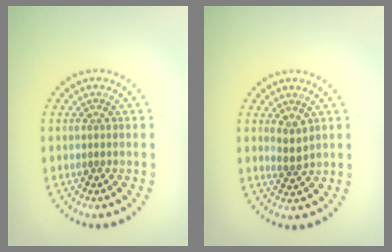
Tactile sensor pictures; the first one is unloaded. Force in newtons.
{"total": 1.5, "press": 1.2, "slide": 0.9}